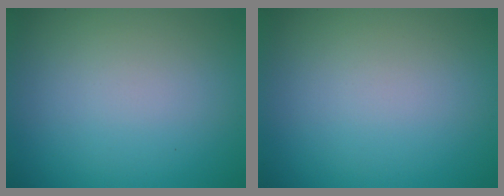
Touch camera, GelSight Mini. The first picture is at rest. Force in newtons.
{"total": 0.0}